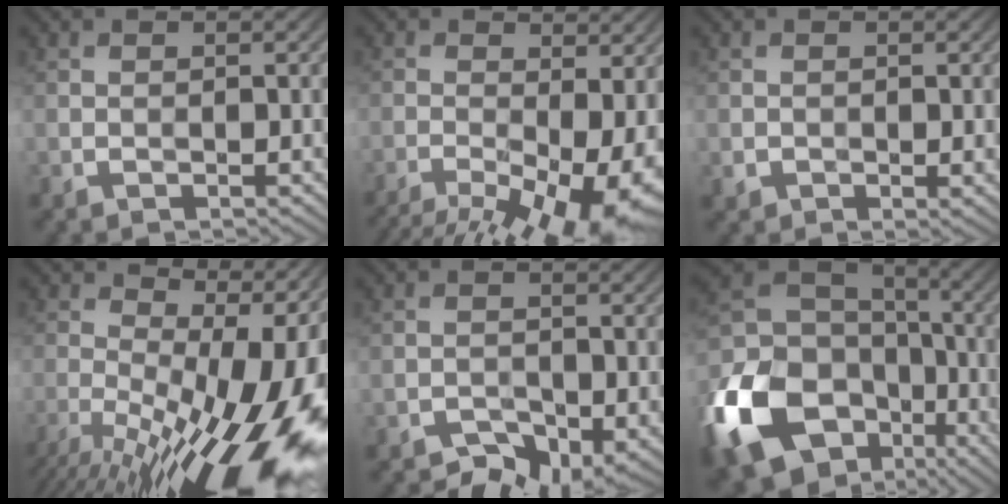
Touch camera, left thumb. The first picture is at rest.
{"total": 13.8, "force": [-6.5, 5.3, 11.0], "torque": [-0.189, -0.018, -0.083]}
{"total": 1.4, "force": [-0.3, 1.0, 0.9], "torque": [-0.011, -0.007, 0.000]}
{"total": 18.1, "force": [-4.5, 7.4, 15.9], "torque": [-0.188, 0.030, -0.062]}
{"total": 3.5, "force": [-2.9, 1.4, 1.5], "torque": [-0.012, 0.002, -0.044]}
{"total": 18.9, "force": [-8.4, 13.7, 9.9], "torque": [-0.269, -0.035, -0.160]}